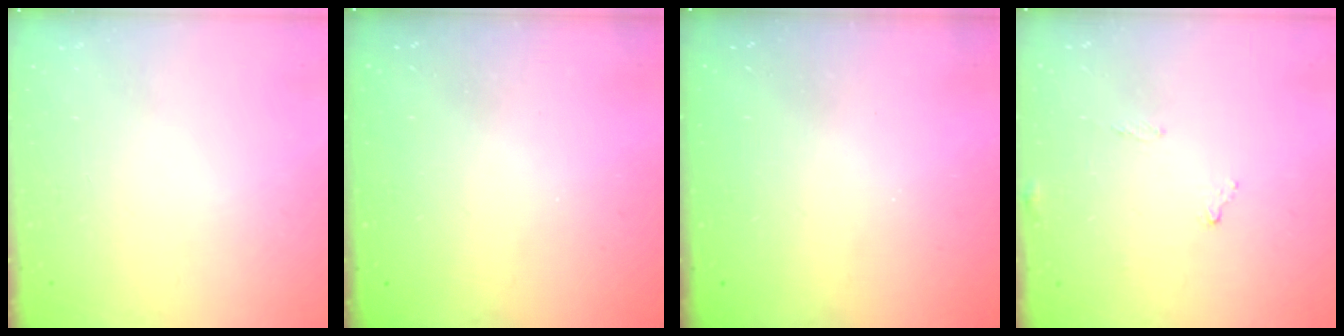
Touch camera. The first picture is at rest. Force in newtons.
{"total": 3.1, "press": 3.1, "slide": 0.1}
{"total": 3.0, "press": 3.0, "slide": 0.1}
{"total": 8.6, "press": 8.6, "slide": 0.5}